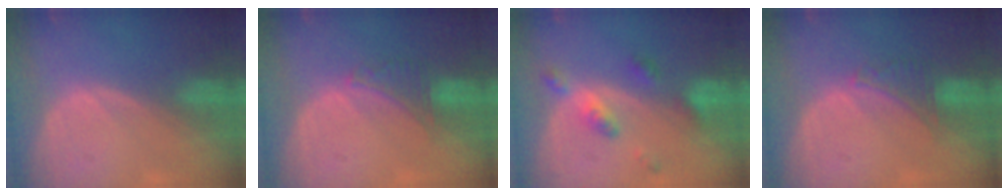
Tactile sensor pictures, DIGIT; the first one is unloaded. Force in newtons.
{"total": 3.3, "press": 3.2, "slide": 0.7}
{"total": 5.6, "press": 4.8, "slide": 2.8}
{"total": 3.3, "press": 3.2, "slide": 0.7}